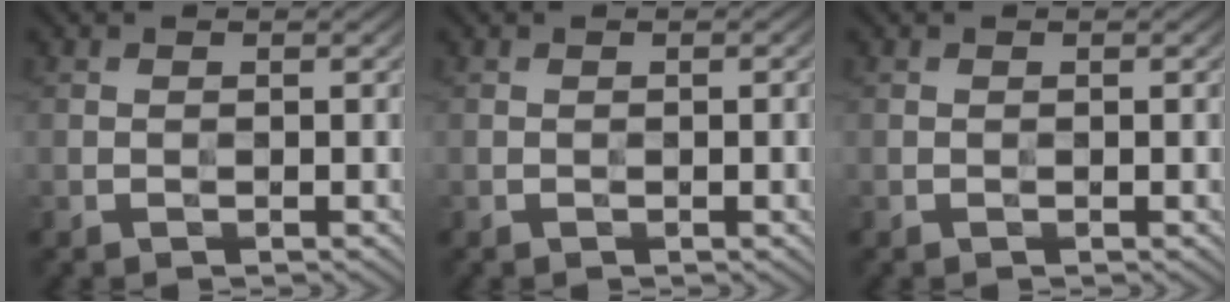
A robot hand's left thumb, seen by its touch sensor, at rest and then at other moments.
{"total": 2.0, "force": [-0.3, 0.3, 2.0], "torque": [-0.027, 0.001, -0.004]}
{"total": 0.6, "force": [-0.1, 0.1, 0.6], "torque": [-0.009, -0.001, 0.000]}